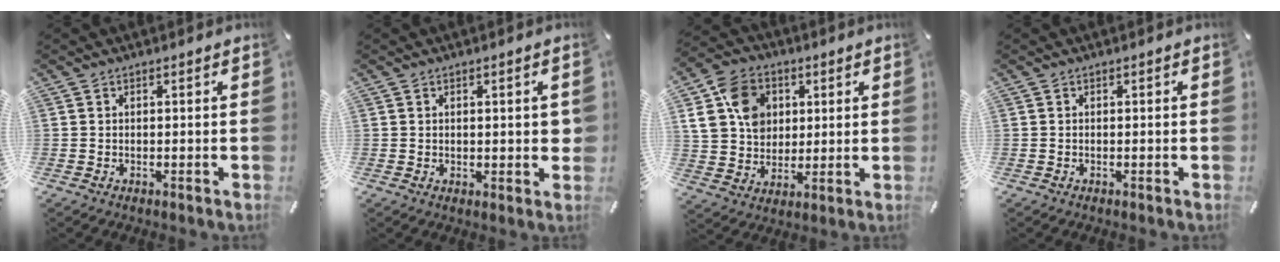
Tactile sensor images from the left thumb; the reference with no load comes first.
{"total": 1.6, "force": [0.6, 1.1, 1.0], "torque": [-0.004, -0.001, 0.006]}
{"total": 13.4, "force": [3.7, 11.1, 6.5], "torque": [-0.138, 0.004, 0.072]}
{"total": 0.0}